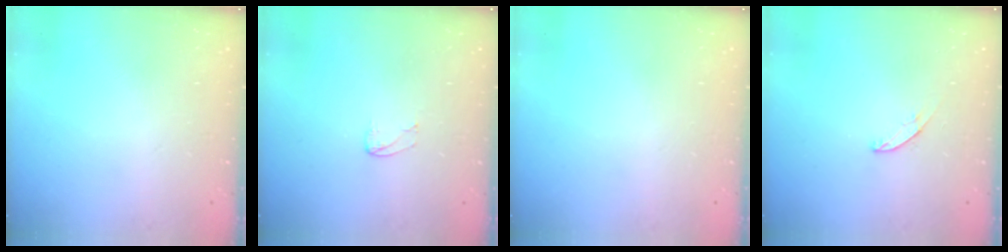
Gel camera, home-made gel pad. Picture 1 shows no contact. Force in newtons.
{"total": 2.9, "press": 2.9, "slide": 0.2}
{"total": 0.0}
{"total": 4.8, "press": 4.7, "slide": 0.3}